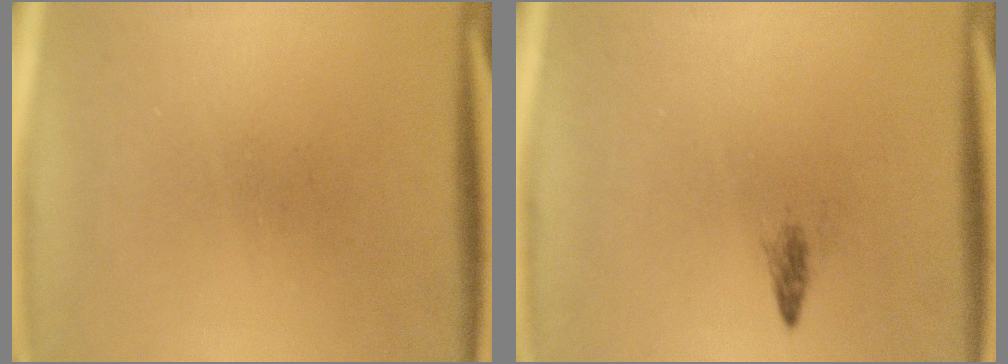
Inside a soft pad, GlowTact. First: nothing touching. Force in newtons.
{"total": 1.0}